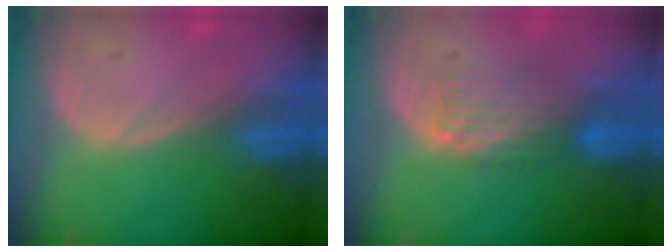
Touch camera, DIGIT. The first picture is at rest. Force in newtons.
{"total": 5.0, "press": 4.3, "slide": 2.6}